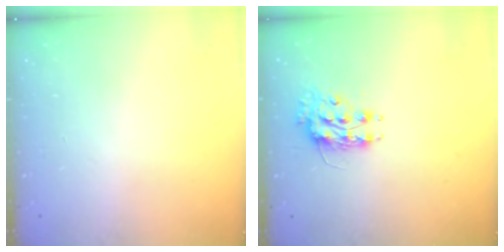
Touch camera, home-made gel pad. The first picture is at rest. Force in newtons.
{"total": 8.5, "press": 8.5, "slide": 0.6}